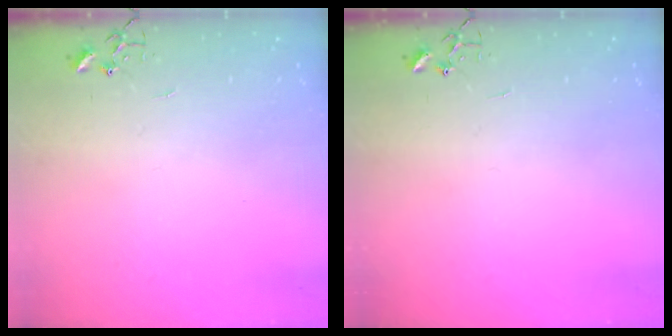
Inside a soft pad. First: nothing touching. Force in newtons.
{"total": 0.0}